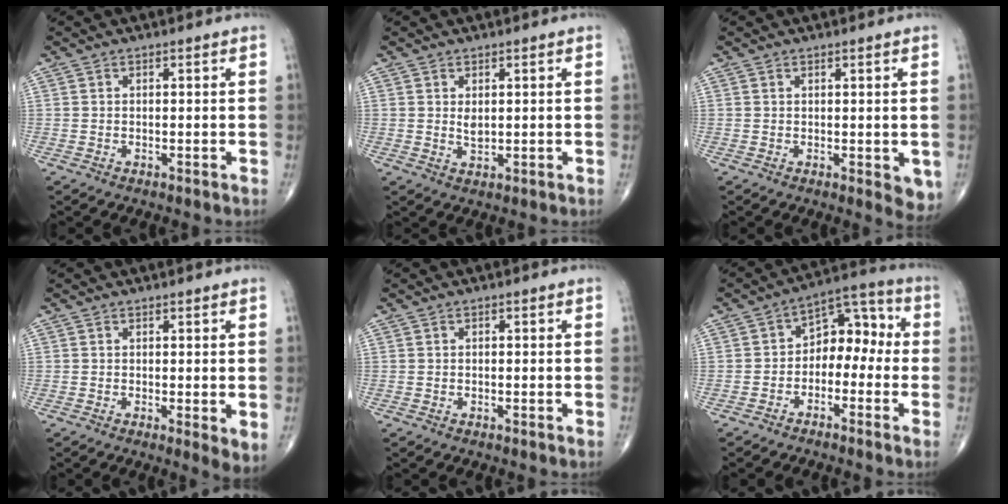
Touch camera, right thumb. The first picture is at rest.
{"total": 2.0, "force": [0.5, 1.1, 1.6], "torque": [-0.024, -0.007, 0.011]}
{"total": 3.8, "force": [-0.1, 1.7, 3.4], "torque": [-0.029, -0.008, 0.001]}
{"total": 3.3, "force": [0.0, 0.9, 3.1], "torque": [-0.048, -0.013, -0.001]}
{"total": 0.0}
{"total": 9.4, "force": [-1.6, 6.4, 6.7], "torque": [-0.060, 0.050, -0.042]}